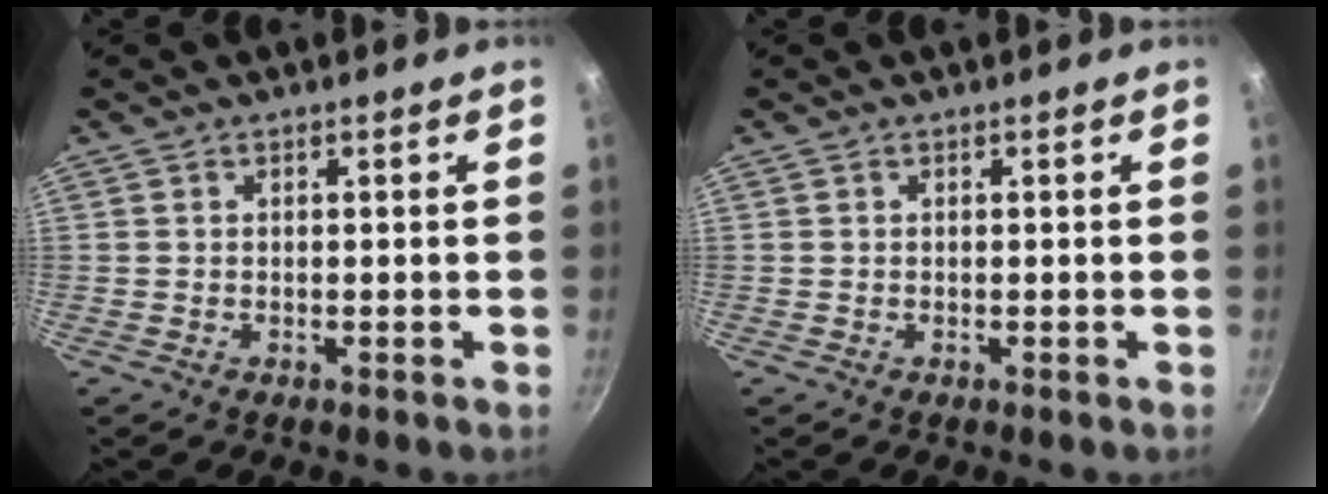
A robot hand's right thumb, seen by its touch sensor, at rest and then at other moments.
{"total": 0.0}